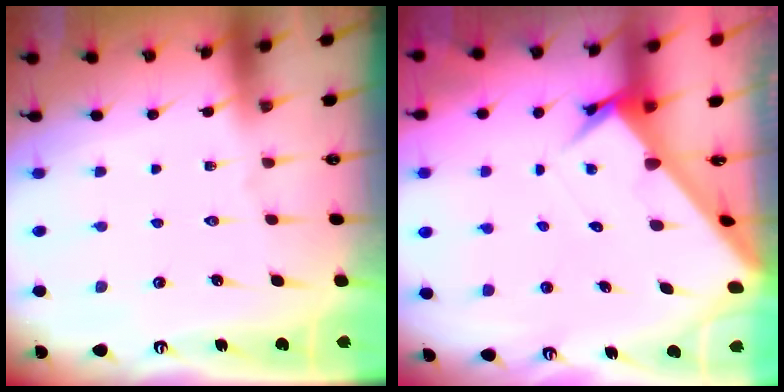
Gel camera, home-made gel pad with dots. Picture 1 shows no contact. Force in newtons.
{"total": 3.7, "press": 3.7, "slide": 0.3}